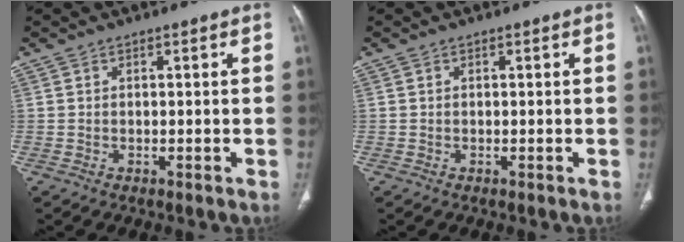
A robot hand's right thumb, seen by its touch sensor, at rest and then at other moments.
{"total": 0.0}